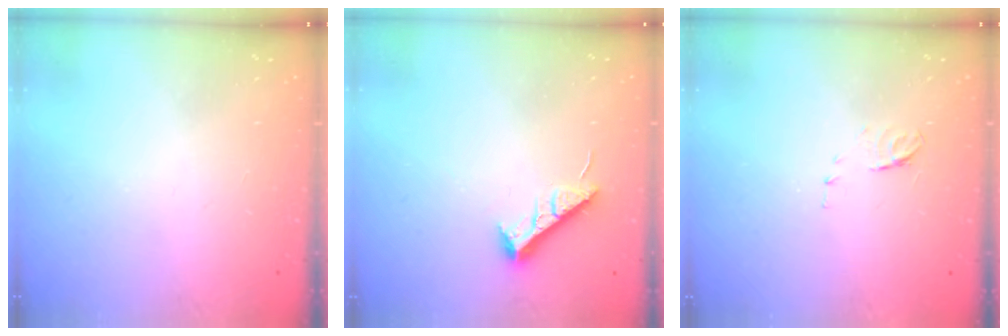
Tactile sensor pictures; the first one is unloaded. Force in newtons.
{"total": 7.3, "press": 7.3, "slide": 0.6}
{"total": 5.8, "press": 5.8, "slide": 0.7}